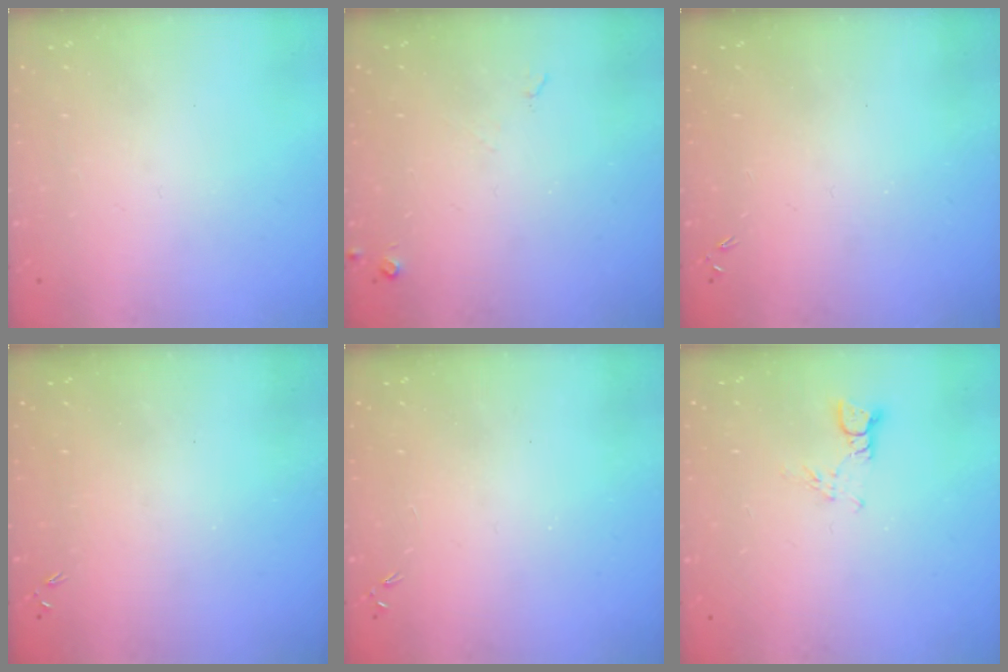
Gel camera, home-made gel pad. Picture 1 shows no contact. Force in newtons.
{"total": 3.5, "press": 3.4, "slide": 0.6}
{"total": 0.0}
{"total": 0.0}
{"total": 0.0}
{"total": 3.4, "press": 3.4, "slide": 0.2}